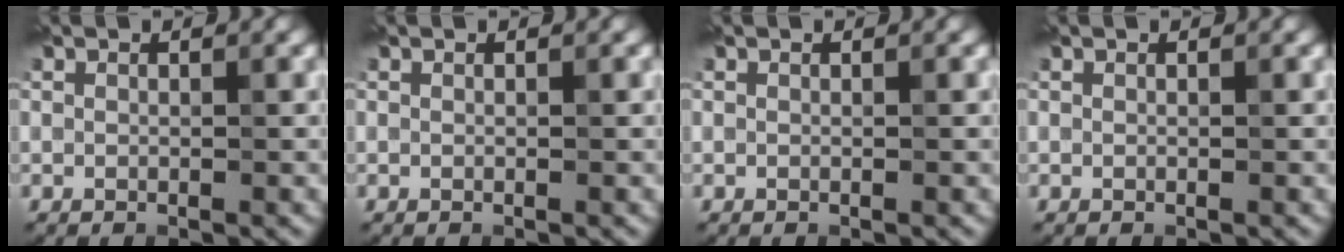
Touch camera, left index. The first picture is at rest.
{"total": 0.0}
{"total": 0.0}
{"total": 0.0}